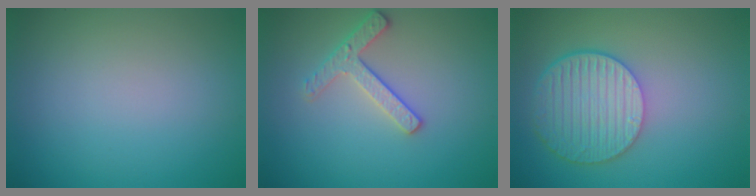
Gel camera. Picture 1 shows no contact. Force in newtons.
{"total": 2.5, "press": 2.4, "slide": 0.5}
{"total": 6.0, "press": 5.0, "slide": 3.4}